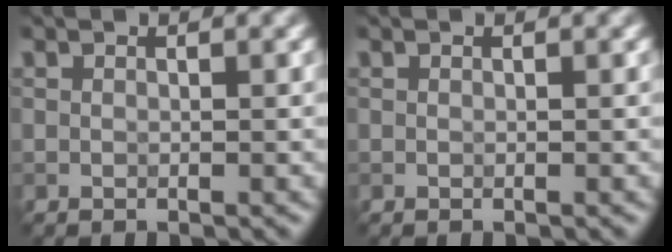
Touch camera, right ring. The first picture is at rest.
{"total": 0.0}